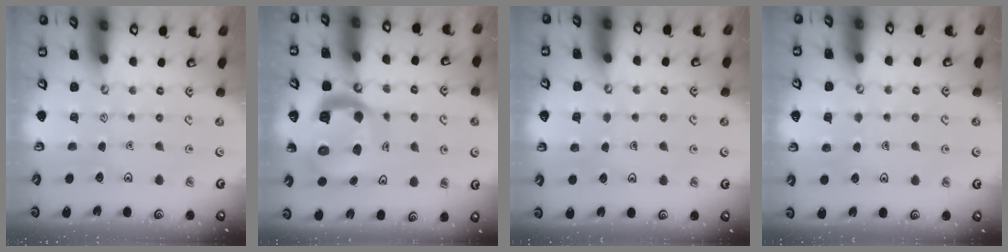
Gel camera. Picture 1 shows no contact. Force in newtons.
{"total": 17.1, "press": 17.0, "slide": 1.8}
{"total": 3.7, "press": 3.7, "slide": 0.3}
{"total": 4.8, "press": 4.8, "slide": 0.4}